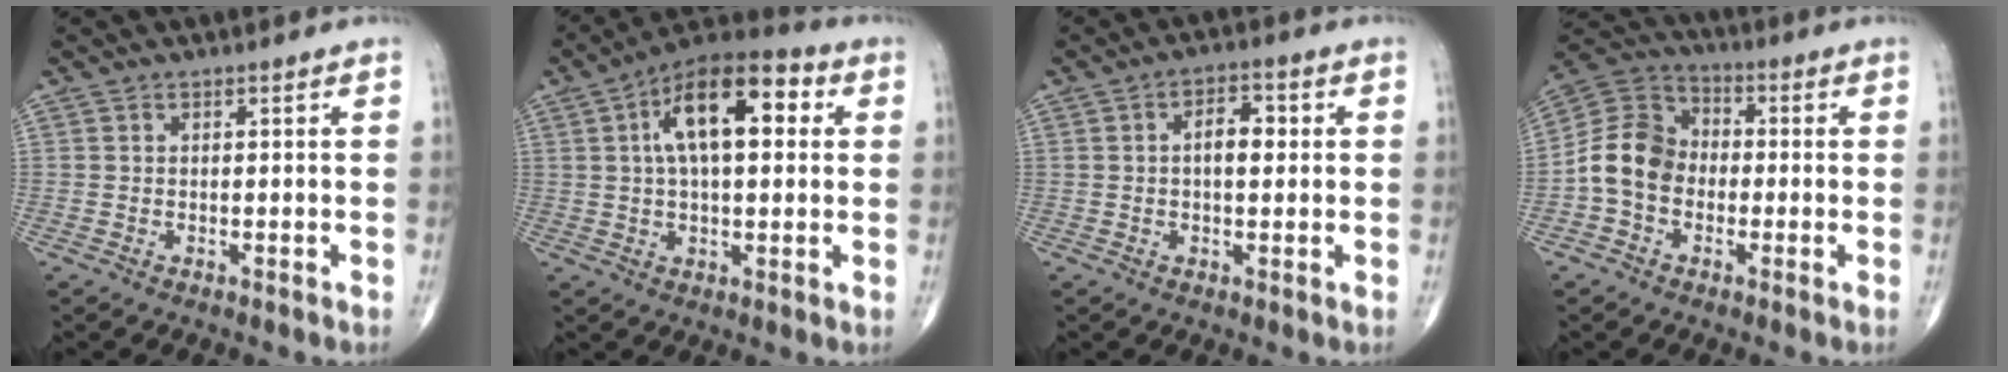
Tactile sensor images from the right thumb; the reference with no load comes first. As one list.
[{"total": 15.9, "force": [3.8, 7.5, 13.5], "torque": [-0.204, 0.026, 0.053]}, {"total": 5.2, "force": [0.5, 2.7, 4.3], "torque": [-0.062, 0.009, 0.003]}, {"total": 10.3, "force": [-1.9, 8.1, 6.0], "torque": [-0.102, 0.037, -0.051]}]